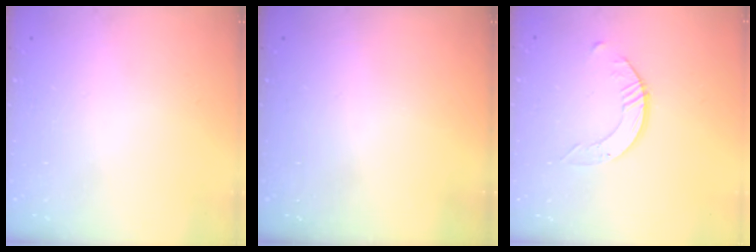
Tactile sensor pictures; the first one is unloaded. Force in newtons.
{"total": 0.0}
{"total": 3.1, "press": 3.1, "slide": 0.3}